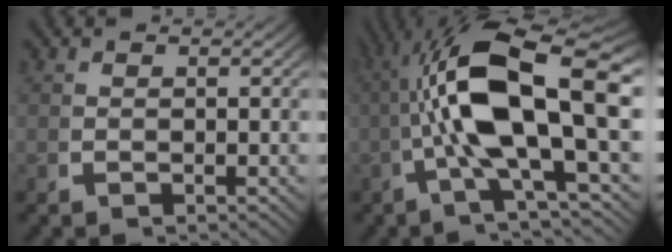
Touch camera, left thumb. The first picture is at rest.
{"total": 13.4, "force": [0.9, 5.2, 12.3], "torque": [-0.227, 0.004, 0.013]}